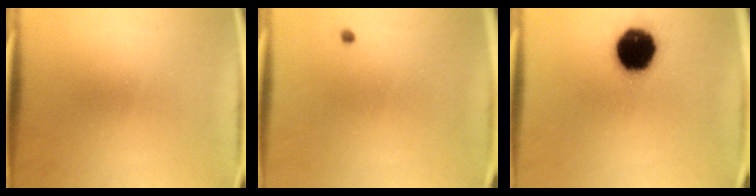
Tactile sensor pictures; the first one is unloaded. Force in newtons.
{"total": 0.5}
{"total": 16.9}